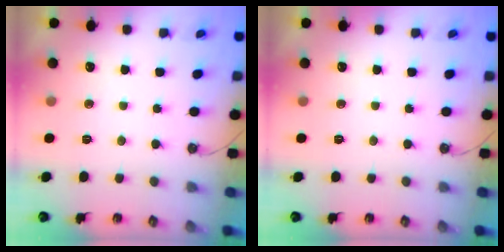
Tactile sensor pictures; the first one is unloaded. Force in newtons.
{"total": 0.0}